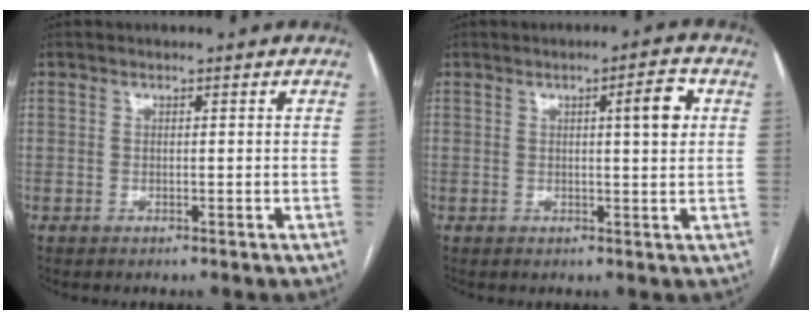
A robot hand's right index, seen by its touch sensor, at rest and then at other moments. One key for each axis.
{"total": 4.7, "fx": 1.3, "fy": 0.6, "fz": 4.5, "tx": -0.062, "ty": 0.004, "tz": 0.018}